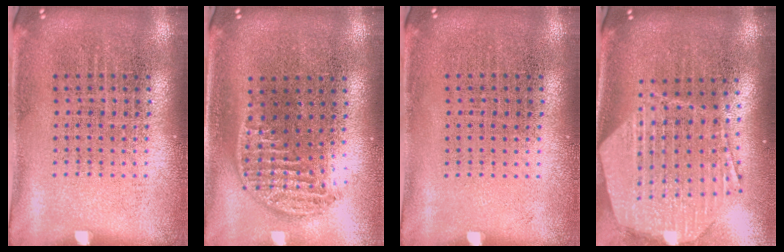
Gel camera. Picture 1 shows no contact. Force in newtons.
{"total": 1.3, "press": 1.1, "slide": 0.7}
{"total": 0.0}
{"total": 2.9, "press": 2.3, "slide": 1.7}